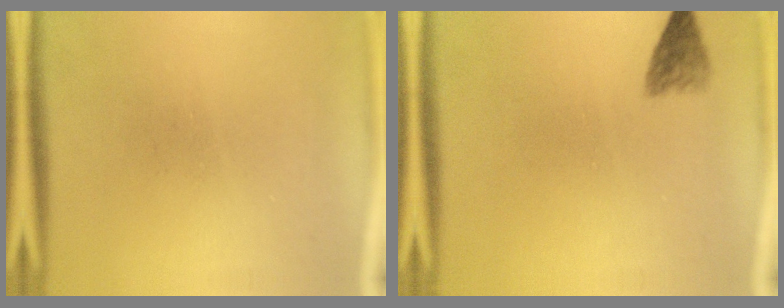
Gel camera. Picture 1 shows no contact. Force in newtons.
{"total": 2.3}